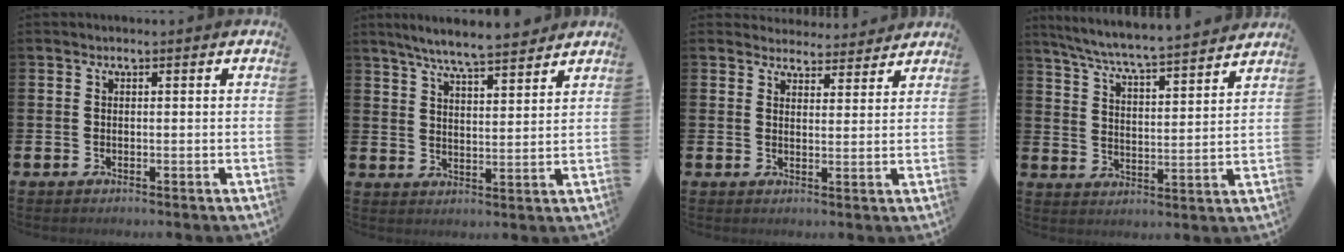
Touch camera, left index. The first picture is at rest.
{"total": 6.6, "force": [6.3, 0.2, 2.1], "torque": [-0.056, -0.030, 0.110]}
{"total": 4.0, "force": [3.8, 1.1, -0.2], "torque": [0.003, -0.025, 0.068]}
{"total": 6.7, "force": [6.4, -0.2, 1.9], "torque": [-0.063, -0.052, 0.110]}